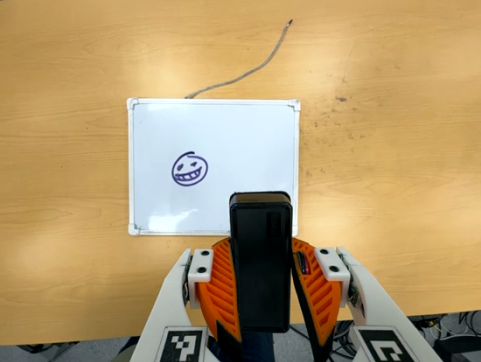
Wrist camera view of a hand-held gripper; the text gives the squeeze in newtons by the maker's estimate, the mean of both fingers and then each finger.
{"total": 9.4, "left": 7.8, "right": 11.0}